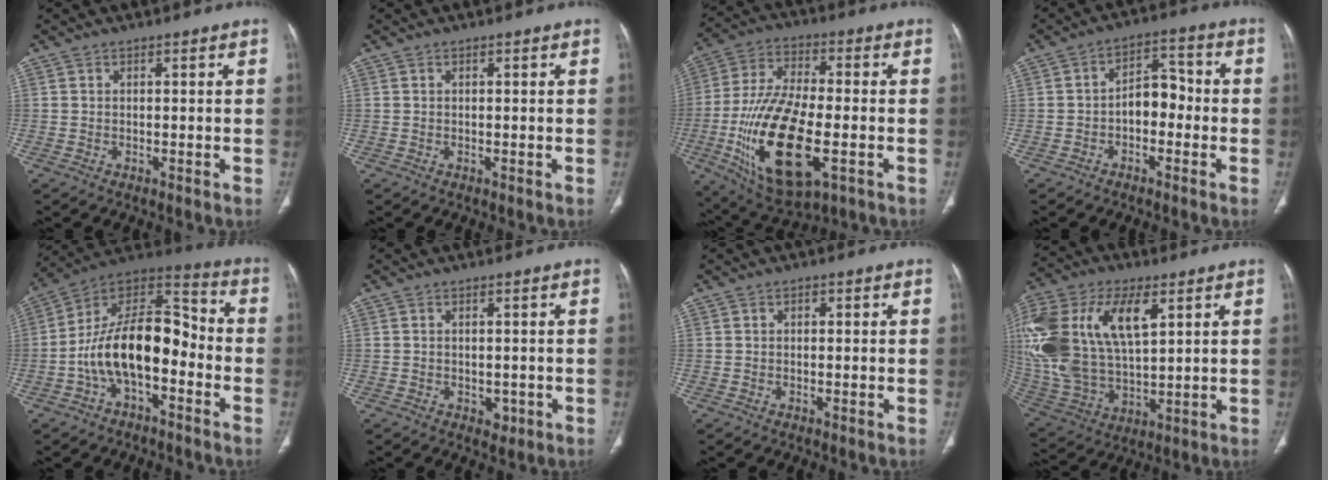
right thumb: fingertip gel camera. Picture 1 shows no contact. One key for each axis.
{"total": 0.0}
{"total": 22.0, "fx": -5.8, "fy": 9.5, "fz": 19.0, "tx": -0.375, "ty": 0.003, "tz": -0.090}
{"total": 6.7, "fx": -1.5, "fy": 4.4, "fz": 4.8, "tx": -0.048, "ty": 0.035, "tz": -0.036}
{"total": 17.8, "fx": -4.3, "fy": 9.4, "fz": 14.5, "tx": -0.233, "ty": 0.071, "tz": -0.080}
{"total": 1.9, "fx": -0.5, "fy": 1.4, "fz": 1.0, "tx": -0.006, "ty": 0.001, "tz": 0.000}
{"total": 0.9, "fx": 0.3, "fy": 0.6, "fz": 0.6, "tx": -0.007, "ty": 0.001, "tz": 0.004}
{"total": 29.5, "fx": 9.0, "fy": 16.3, "fz": 22.8, "tx": -0.522, "ty": 0.012, "tz": 0.177}